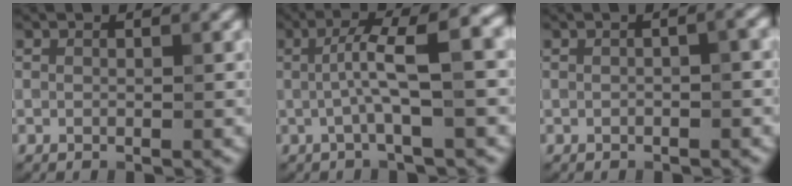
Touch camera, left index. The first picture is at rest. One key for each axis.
{"total": 6.4, "fx": 0.3, "fy": 1.2, "fz": 6.3, "tx": -0.104, "ty": 0.016, "tz": -0.002}
{"total": 2.1, "fx": 0.0, "fy": 0.7, "fz": 1.9, "tx": -0.022, "ty": 0.001, "tz": -0.002}